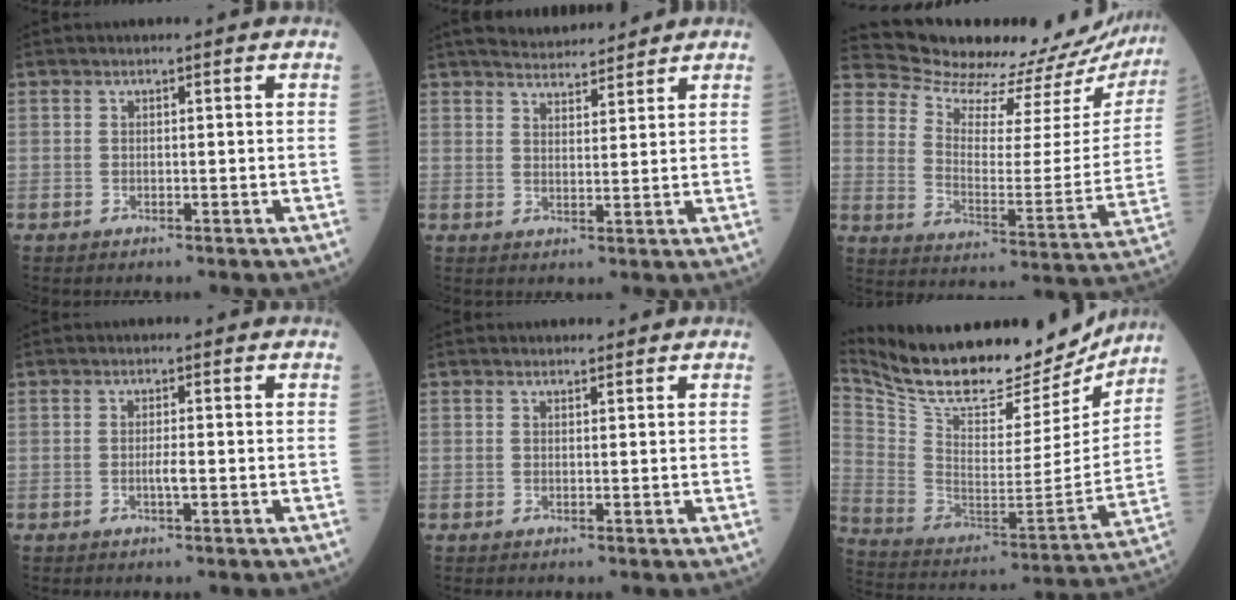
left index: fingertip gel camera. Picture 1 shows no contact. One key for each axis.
{"total": 7.6, "fx": 7.0, "fy": 1.3, "fz": 2.5, "tx": -0.041, "ty": 0.013, "tz": 0.109}
{"total": 22.8, "fx": 22.0, "fy": 4.6, "fz": 3.3, "tx": -0.052, "ty": -0.093, "tz": 0.275}
{"total": 1.5, "fx": -0.7, "fy": 0.1, "fz": 1.3, "tx": -0.028, "ty": -0.006, "tz": -0.012}
{"total": 0.8, "fx": 0.7, "fy": 0.3, "fz": 0.0, "tx": -0.007, "ty": 0.000, "tz": 0.012}
{"total": 25.5, "fx": 22.5, "fy": 6.8, "fz": 9.9, "tx": -0.193, "ty": -0.031, "tz": 0.346}